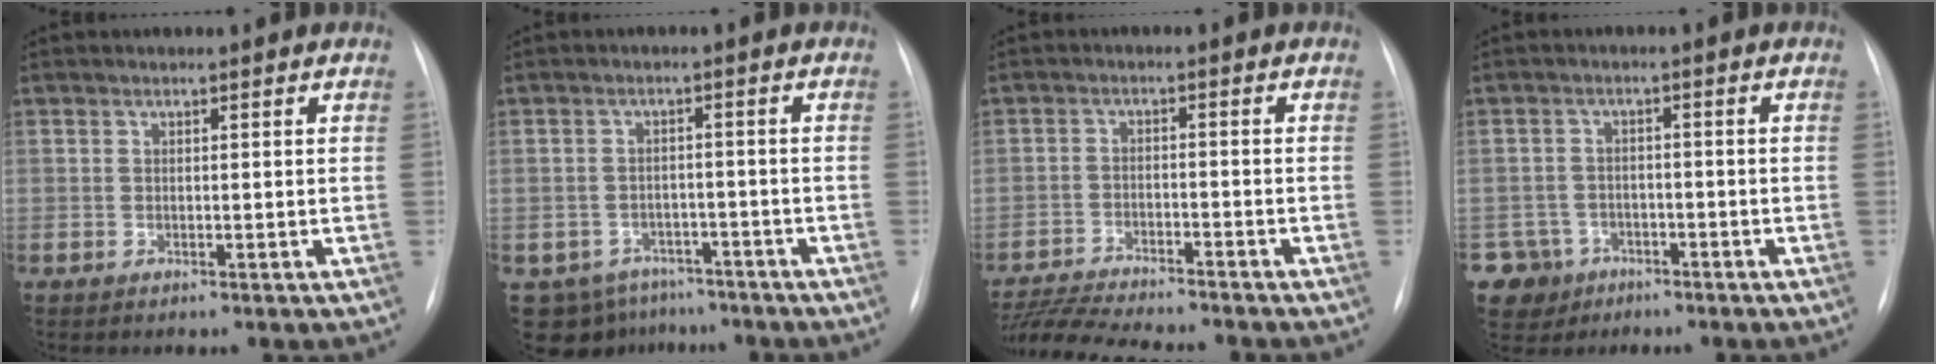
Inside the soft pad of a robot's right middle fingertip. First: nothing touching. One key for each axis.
{"total": 8.5, "fx": -6.2, "fy": 5.6, "fz": 1.3, "tx": -0.023, "ty": 0.012, "tz": -0.079}
{"total": 14.0, "fx": -12.7, "fy": 1.1, "fz": 5.7, "tx": -0.100, "ty": -0.012, "tz": -0.198}
{"total": 5.8, "fx": -3.4, "fy": 4.8, "fz": -0.1, "tx": -0.001, "ty": 0.007, "tz": -0.053}